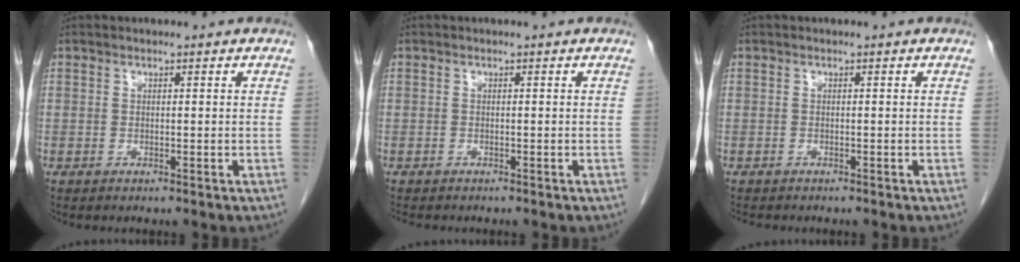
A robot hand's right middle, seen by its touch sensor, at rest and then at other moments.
{"total": 2.1, "force": [-1.8, 0.6, 0.8], "torque": [-0.020, -0.007, -0.022]}
{"total": 2.1, "force": [-1.9, 0.6, 0.8], "torque": [-0.019, -0.007, -0.023]}